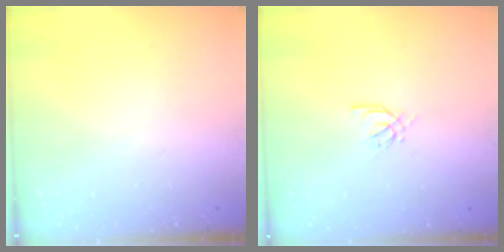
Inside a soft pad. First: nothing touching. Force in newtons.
{"total": 2.4, "press": 2.4, "slide": 0.5}